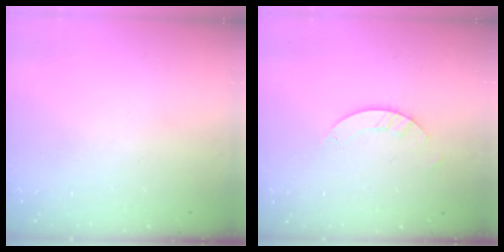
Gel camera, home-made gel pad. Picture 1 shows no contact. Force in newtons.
{"total": 2.6, "press": 2.6, "slide": 0.2}